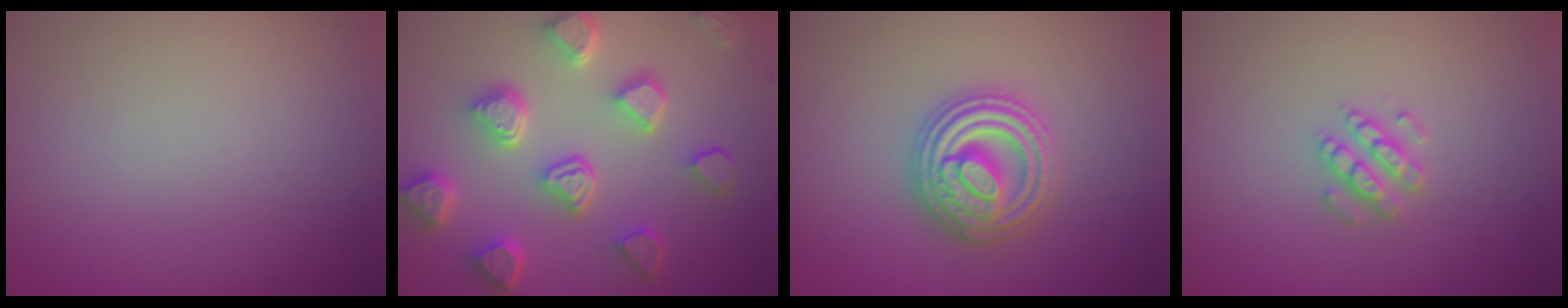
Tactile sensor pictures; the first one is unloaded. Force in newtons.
{"total": 6.9, "press": 5.6, "slide": 4.0}
{"total": 4.9, "press": 4.9, "slide": 0.8}
{"total": 2.1, "press": 2.0, "slide": 0.5}